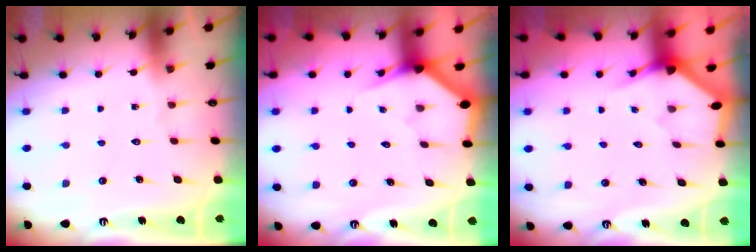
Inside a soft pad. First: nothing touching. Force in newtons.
{"total": 2.8, "press": 2.8, "slide": 0.1}
{"total": 2.9, "press": 2.9, "slide": 0.2}